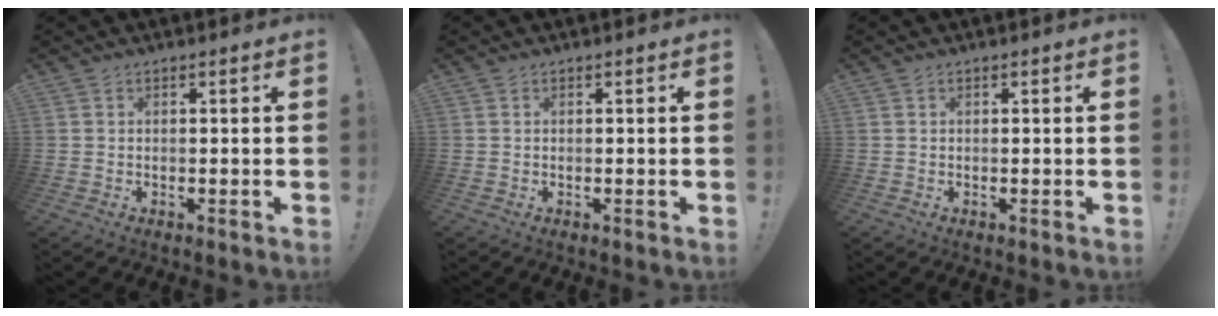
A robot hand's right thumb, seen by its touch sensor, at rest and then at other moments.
{"total": 0.0}
{"total": 0.0}